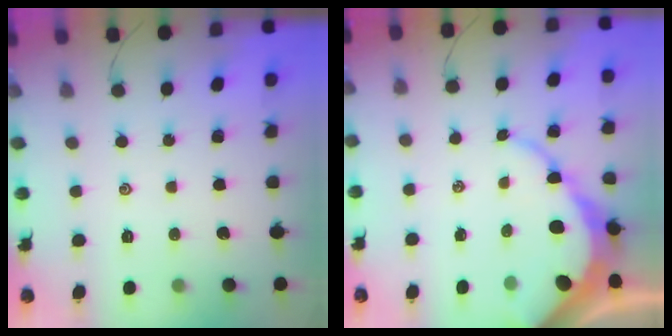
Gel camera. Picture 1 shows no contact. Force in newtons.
{"total": 10.4, "press": 10.3, "slide": 0.9}